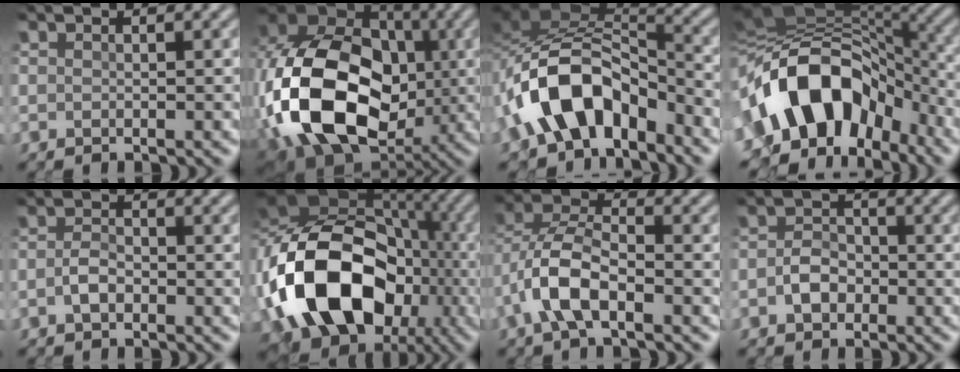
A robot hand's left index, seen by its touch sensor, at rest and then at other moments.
{"total": 19.2, "force": [-3.2, 13.8, 13.0], "torque": [-0.298, -0.019, -0.052]}
{"total": 10.0, "force": [-5.3, 5.7, 6.3], "torque": [-0.108, 0.011, -0.102]}
{"total": 14.0, "force": [-4.0, 9.4, 9.6], "torque": [-0.159, 0.012, -0.080]}
{"total": 1.5, "force": [-0.5, 0.7, 1.2], "torque": [-0.029, 0.006, -0.012]}
{"total": 17.4, "force": [-4.2, 12.2, 11.6], "torque": [-0.233, 0.000, -0.069]}
{"total": 5.6, "force": [-2.1, 2.5, 4.6], "torque": [-0.095, 0.012, -0.045]}
{"total": 2.1, "force": [-0.7, 1.4, 1.3], "torque": [-0.027, 0.006, -0.015]}